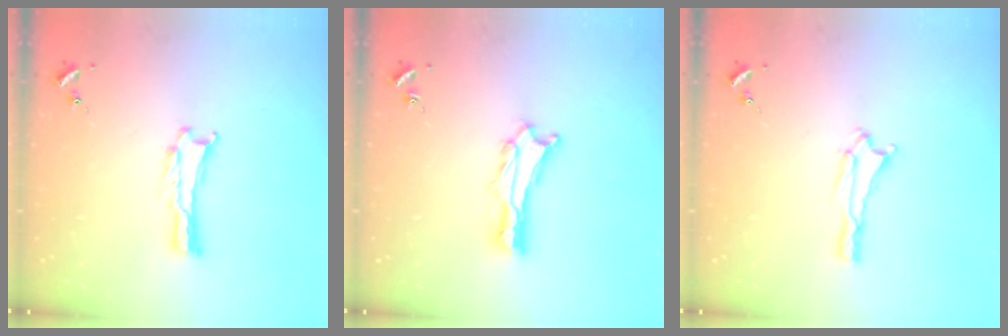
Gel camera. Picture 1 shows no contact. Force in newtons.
{"total": 1.5, "press": 1.4, "slide": 0.2}
{"total": 0.0}